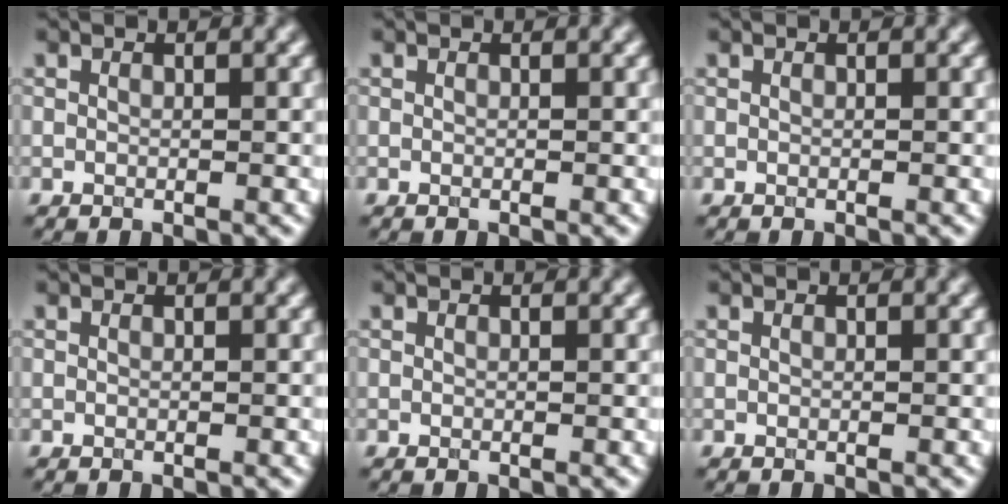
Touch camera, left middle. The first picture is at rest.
{"total": 0.0}
{"total": 0.0}
{"total": 0.0}
{"total": 0.0}
{"total": 0.0}